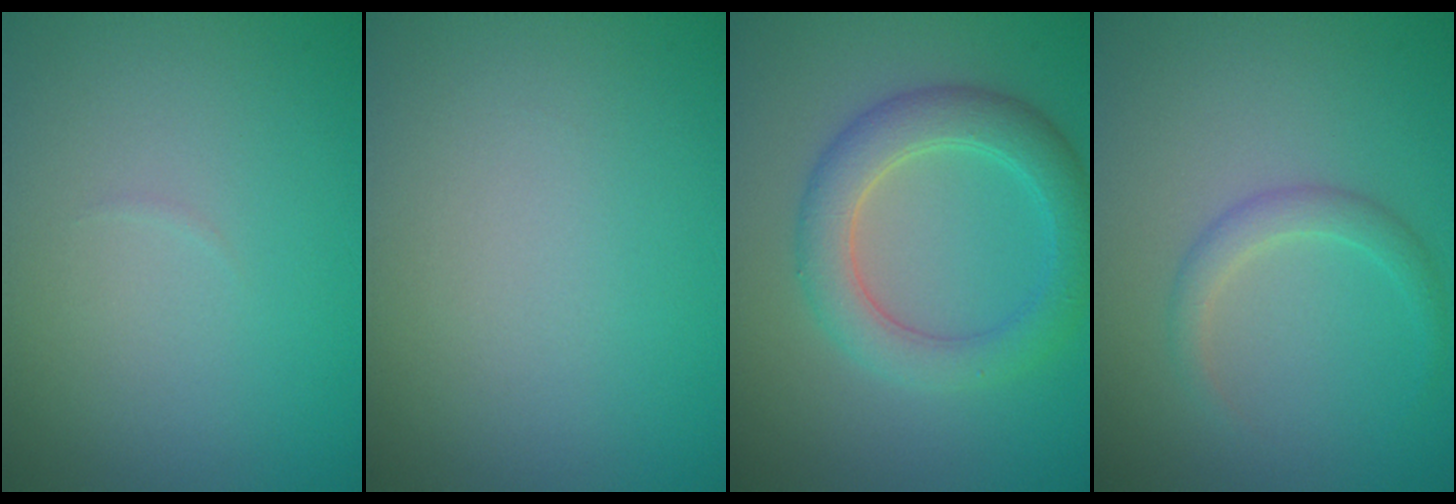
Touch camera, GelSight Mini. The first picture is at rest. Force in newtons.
{"total": 0.0}
{"total": 4.6, "press": 4.6, "slide": 0.2}
{"total": 1.8, "press": 1.8, "slide": 0.2}